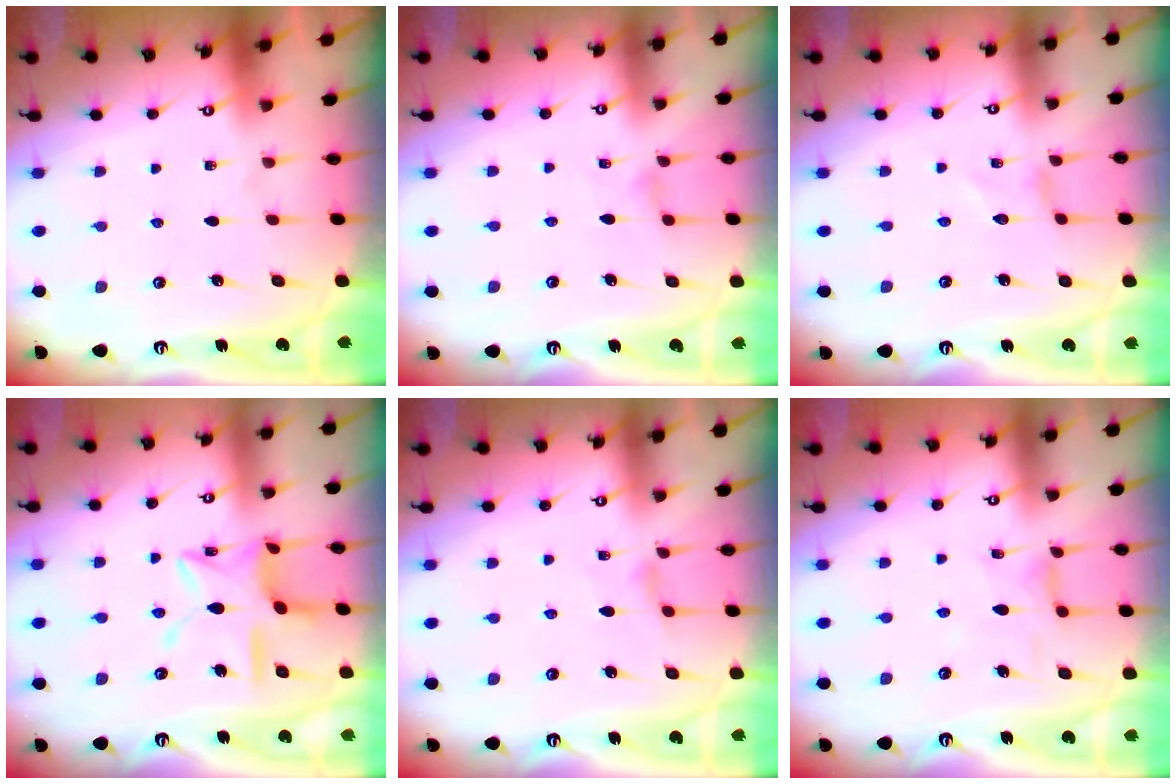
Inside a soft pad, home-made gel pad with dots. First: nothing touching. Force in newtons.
{"total": 0.0}
{"total": 0.0}
{"total": 12.6, "press": 12.5, "slide": 0.9}
{"total": 2.9, "press": 2.8, "slide": 0.5}
{"total": 2.1, "press": 2.0, "slide": 0.4}